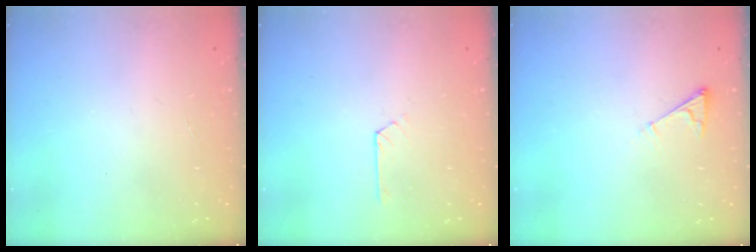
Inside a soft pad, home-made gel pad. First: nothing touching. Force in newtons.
{"total": 2.0, "press": 2.0, "slide": 0.2}
{"total": 3.0, "press": 3.0, "slide": 0.4}